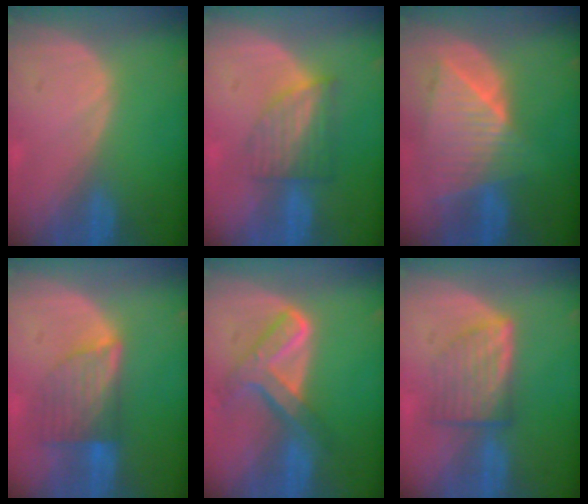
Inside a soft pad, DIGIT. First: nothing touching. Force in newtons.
{"total": 6.3, "press": 5.6, "slide": 2.9}
{"total": 9.0, "press": 8.0, "slide": 4.2}
{"total": 7.2, "press": 6.3, "slide": 3.4}
{"total": 7.7, "press": 6.5, "slide": 4.2}
{"total": 6.4, "press": 5.9, "slide": 2.3}